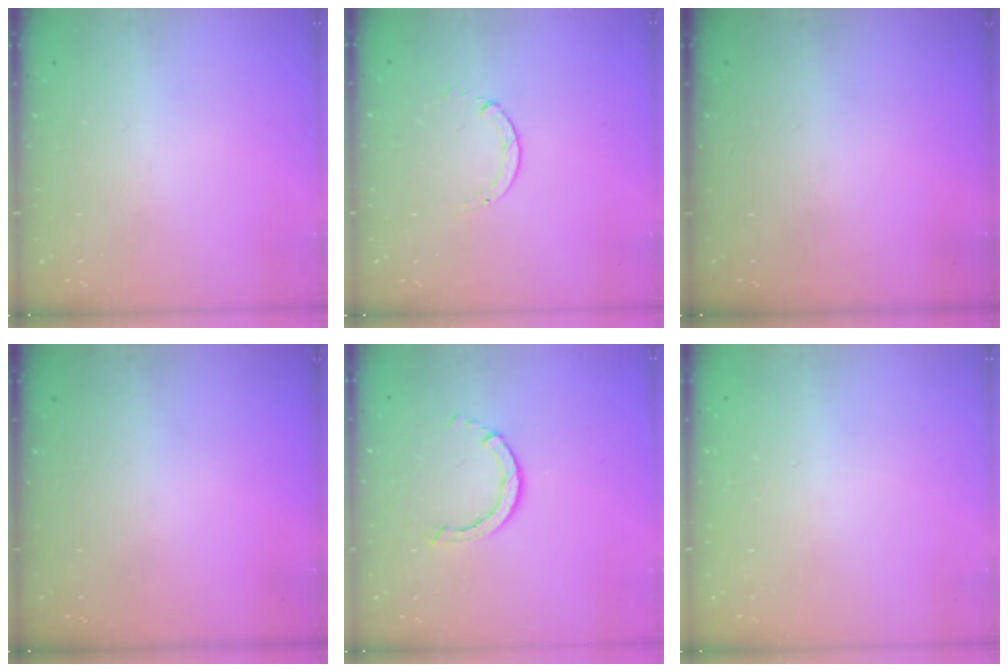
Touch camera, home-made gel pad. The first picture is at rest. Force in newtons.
{"total": 0.7, "press": 0.7, "slide": 0.1}
{"total": 0.0}
{"total": 0.0}
{"total": 3.4, "press": 3.4, "slide": 0.5}
{"total": 2.5, "press": 2.5, "slide": 0.2}